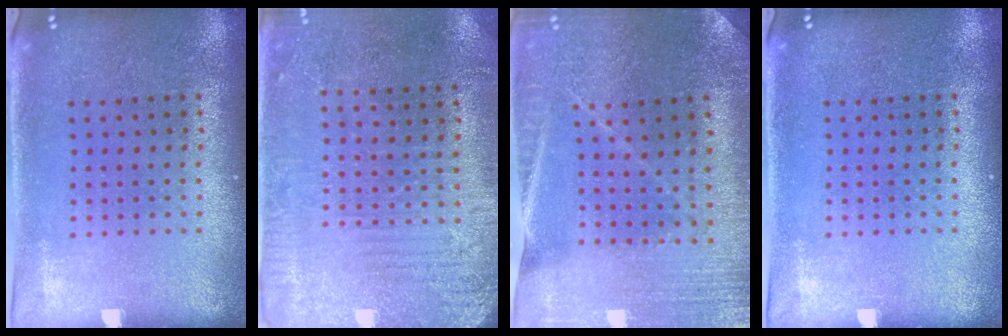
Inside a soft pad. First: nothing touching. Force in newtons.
{"total": 2.8, "press": 2.6, "slide": 1.2}
{"total": 1.2, "press": 1.2, "slide": 0.1}
{"total": 0.0}